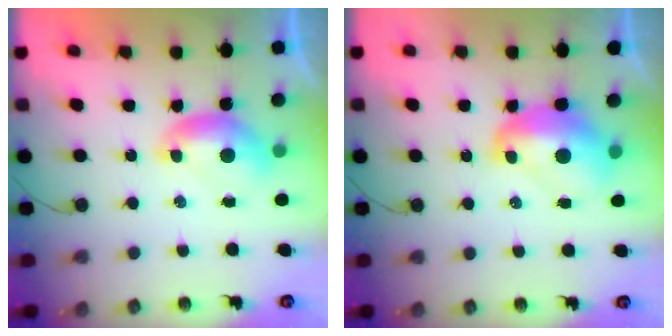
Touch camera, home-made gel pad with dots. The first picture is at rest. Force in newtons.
{"total": 4.7, "press": 4.6, "slide": 0.9}